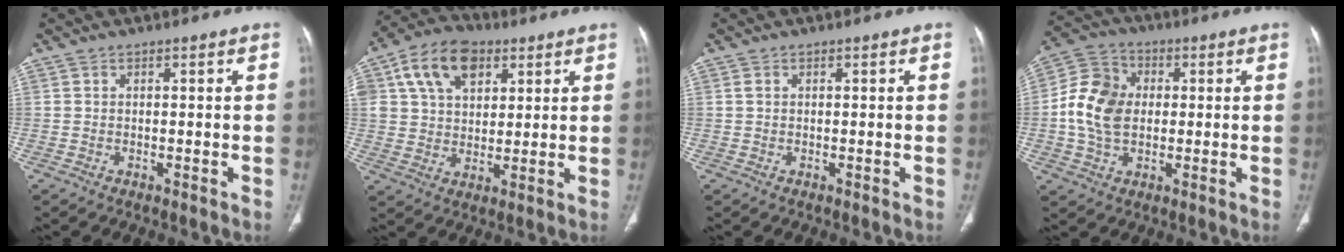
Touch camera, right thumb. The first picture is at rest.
{"total": 13.8, "force": [5.8, 9.1, 8.6], "torque": [-0.132, 0.000, 0.101]}
{"total": 0.0}
{"total": 11.7, "force": [0.2, 8.8, 7.8], "torque": [-0.139, 0.020, -0.002]}